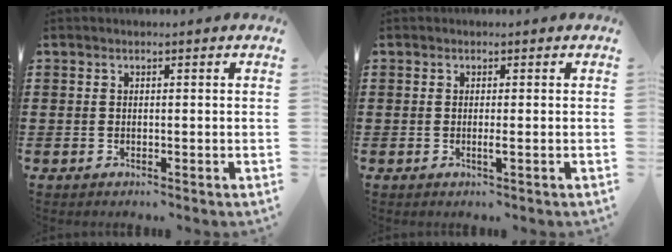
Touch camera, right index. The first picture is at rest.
{"total": 1.1, "force": [-0.2, -0.1, 1.0], "torque": [-0.019, -0.005, -0.004]}